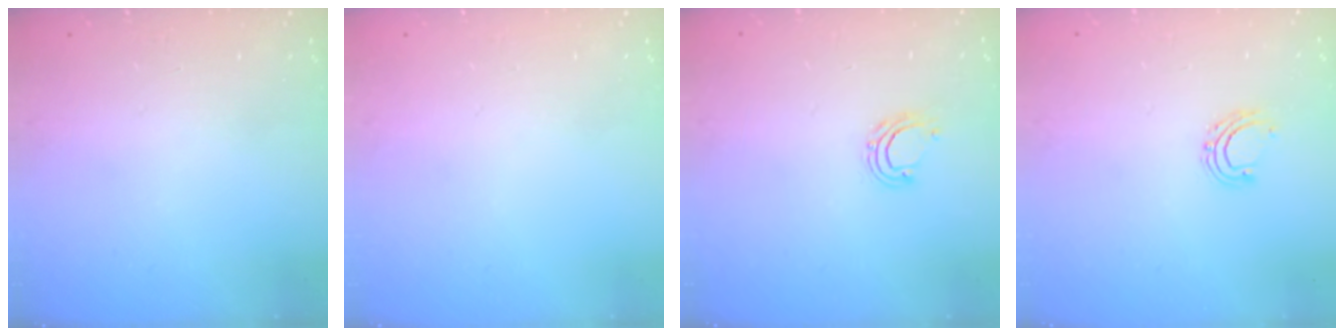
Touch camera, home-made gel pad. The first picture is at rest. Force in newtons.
{"total": 0.0}
{"total": 6.1, "press": 6.0, "slide": 1.1}
{"total": 5.5, "press": 5.4, "slide": 1.1}